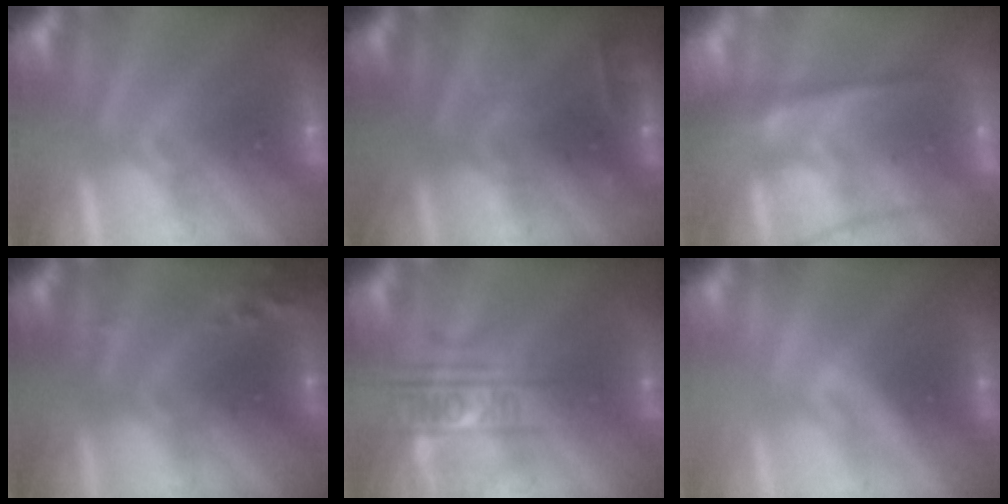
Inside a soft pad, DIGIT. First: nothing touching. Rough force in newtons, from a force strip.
{"total": 2.4}
{"total": 7.9}
{"total": 7.7}
{"total": 2.3}
{"total": 2.1}